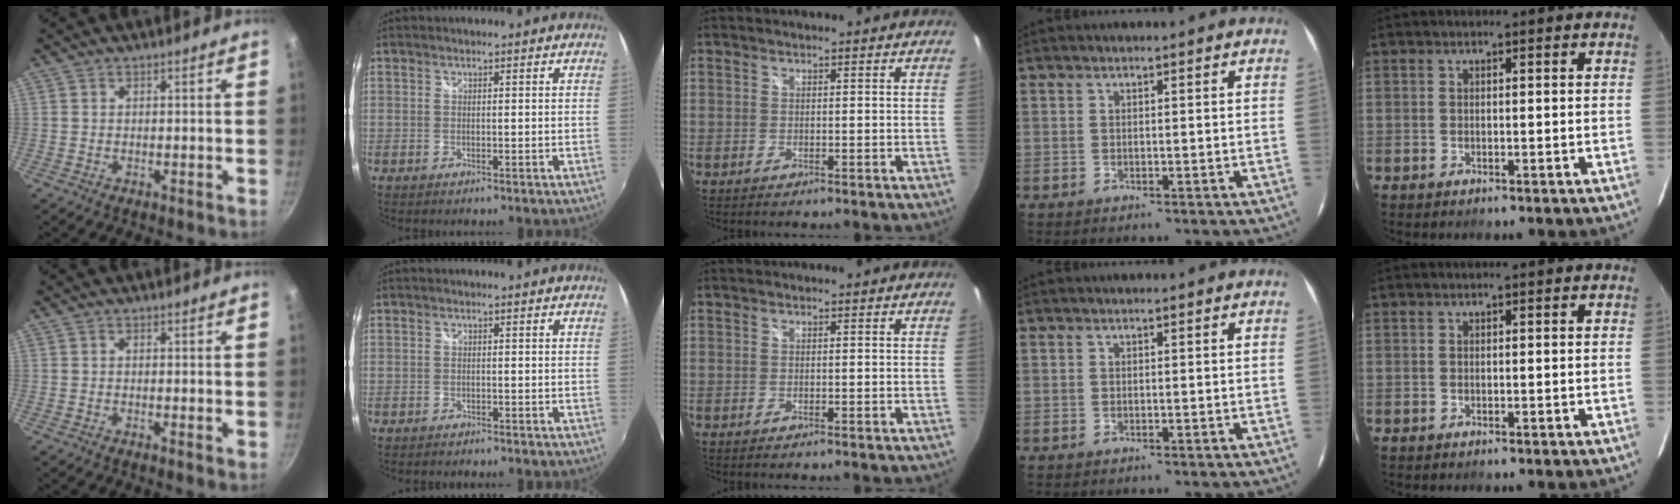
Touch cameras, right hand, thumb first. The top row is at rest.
{"thumb": {"total": 1.0, "force": [-0.1, 0.0, 1.0], "torque": [-0.019, -0.002, -0.006]}, "index": {"total": 2.0, "force": [-1.9, 0.6, 0.5], "torque": [-0.020, -0.004, -0.030]}}